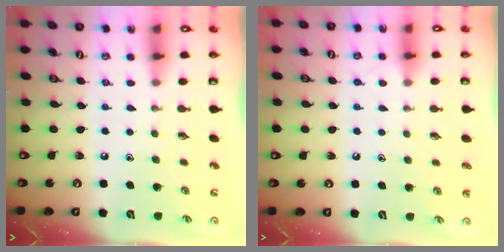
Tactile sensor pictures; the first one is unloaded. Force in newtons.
{"total": 2.6, "press": 2.5, "slide": 0.3}